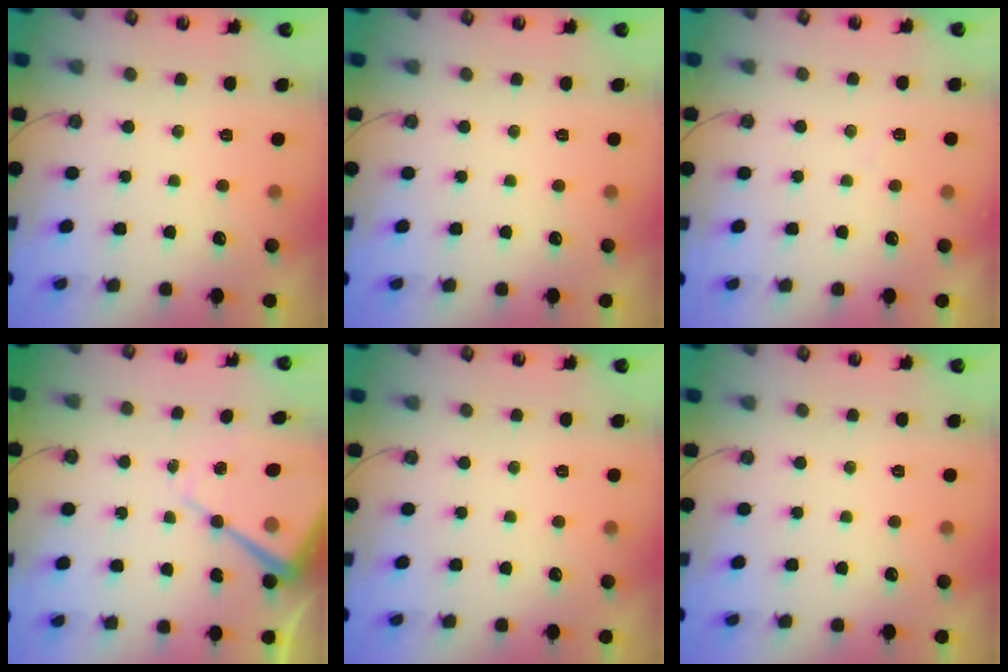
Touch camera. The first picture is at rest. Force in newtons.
{"total": 0.0}
{"total": 3.8, "press": 3.7, "slide": 0.5}
{"total": 11.4, "press": 11.4, "slide": 0.8}
{"total": 0.0}
{"total": 0.0}